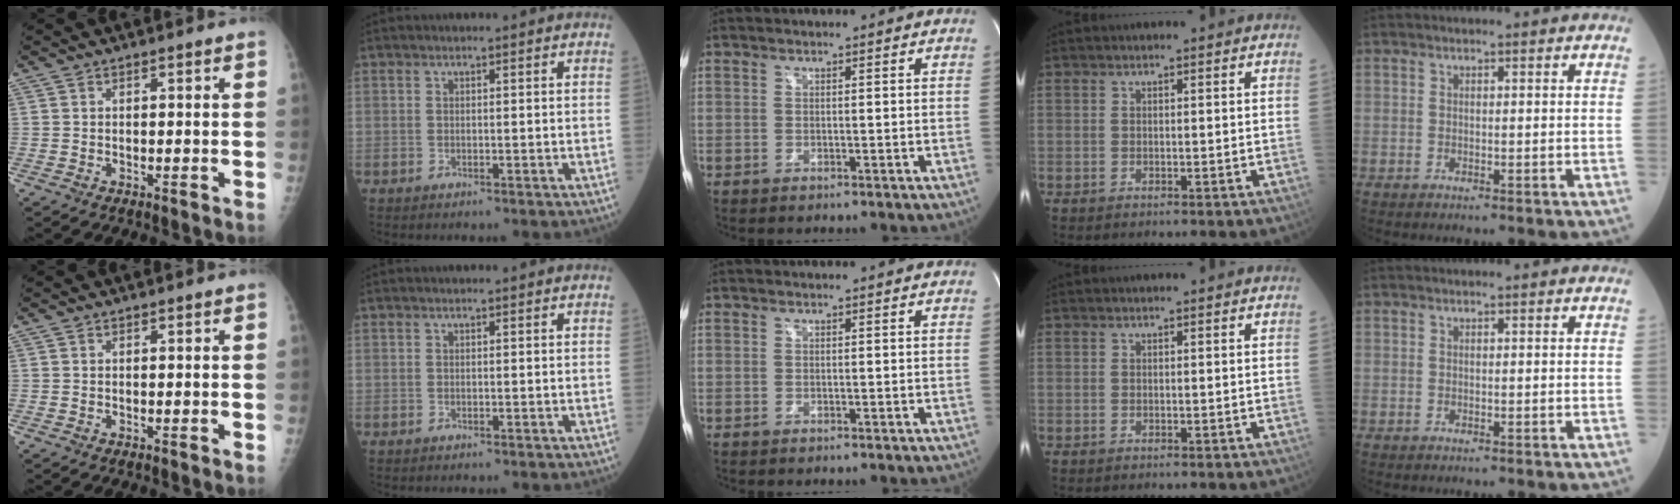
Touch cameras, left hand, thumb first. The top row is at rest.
{}